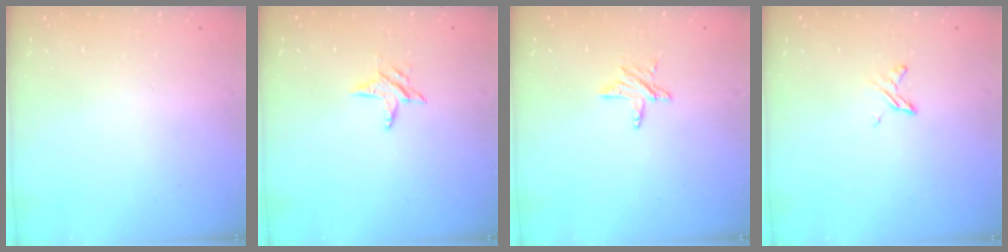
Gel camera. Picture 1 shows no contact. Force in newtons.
{"total": 6.1, "press": 6.1, "slide": 0.5}
{"total": 5.1, "press": 5.1, "slide": 0.4}
{"total": 3.7, "press": 3.6, "slide": 0.4}